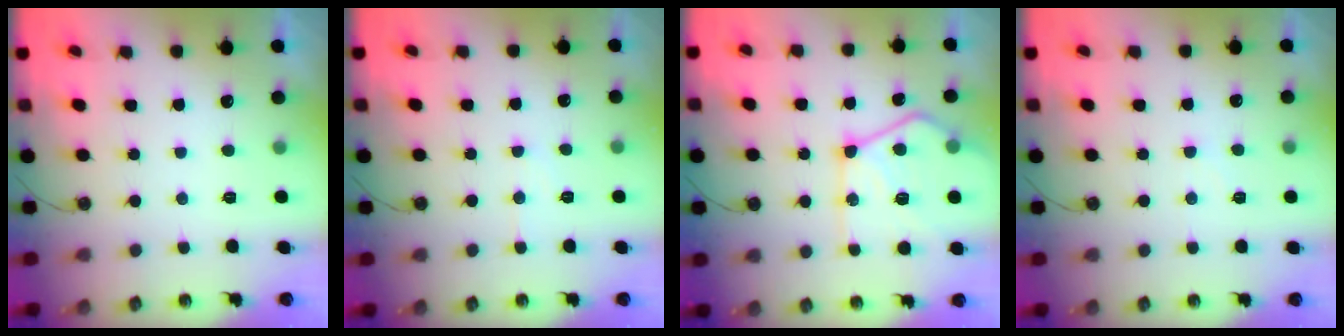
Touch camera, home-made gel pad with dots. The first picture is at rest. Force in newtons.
{"total": 5.2, "press": 5.2, "slide": 0.8}
{"total": 18.3, "press": 18.2, "slide": 2.0}
{"total": 3.2, "press": 3.1, "slide": 0.4}